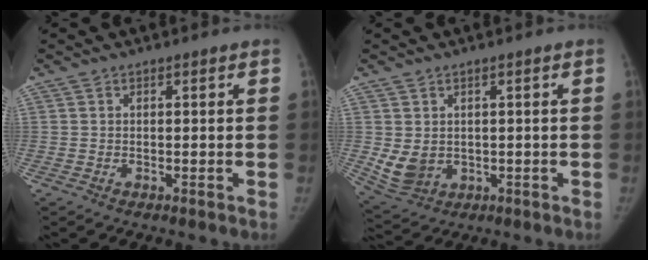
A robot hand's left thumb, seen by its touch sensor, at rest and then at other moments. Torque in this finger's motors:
{"motor_torque": [0.71, 0.77, 0.33, -0.78, 0.21]}